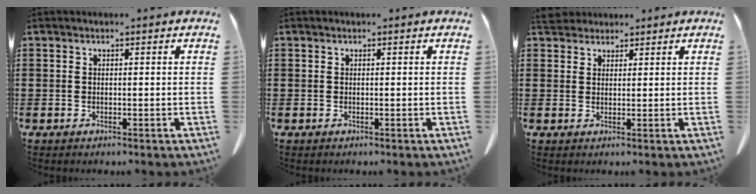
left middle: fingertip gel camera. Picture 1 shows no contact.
{"total": 0.0}
{"total": 3.5, "force": [3.2, 1.1, 0.9], "torque": [-0.028, -0.001, 0.063]}